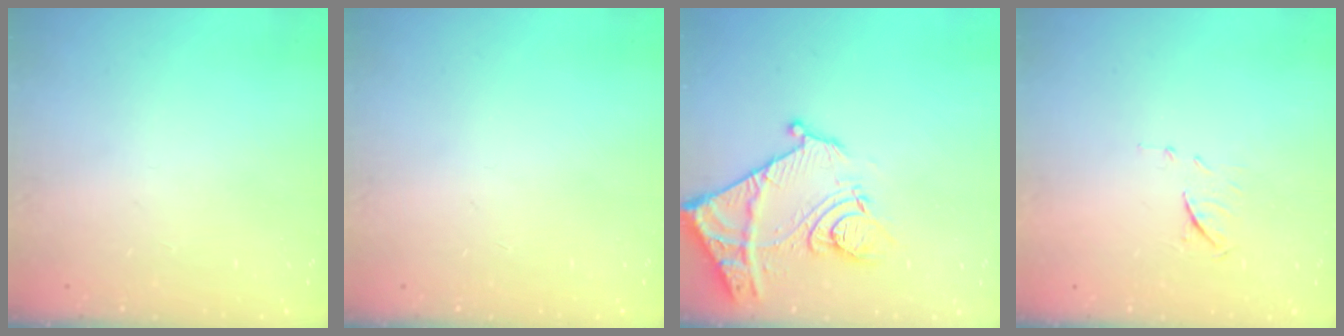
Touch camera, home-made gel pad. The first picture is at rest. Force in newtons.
{"total": 0.0}
{"total": 14.3, "press": 14.3, "slide": 1.4}
{"total": 6.3, "press": 6.2, "slide": 0.6}